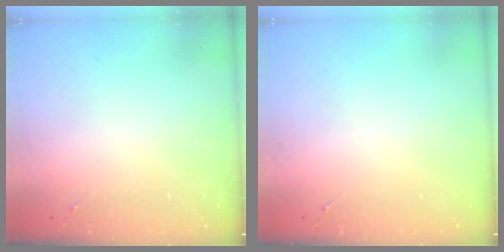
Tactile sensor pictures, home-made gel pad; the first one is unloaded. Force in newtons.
{"total": 0.0}